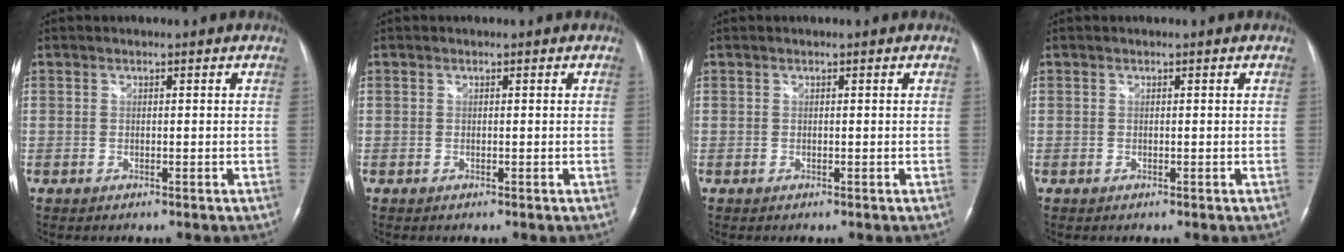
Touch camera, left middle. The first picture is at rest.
{"total": 0.0}
{"total": 0.0}
{"total": 0.0}